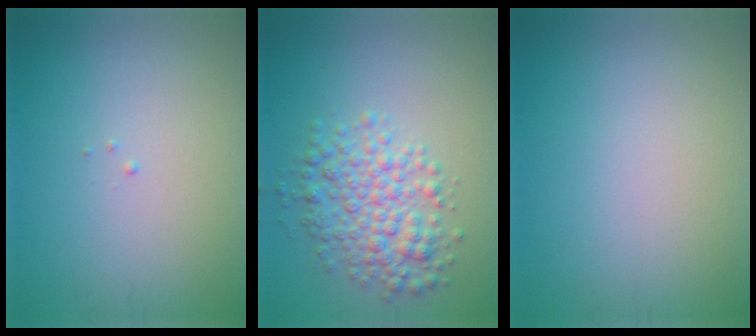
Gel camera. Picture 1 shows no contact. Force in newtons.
{"total": 5.0, "press": 5.0, "slide": 0.0}
{"total": 0.0}